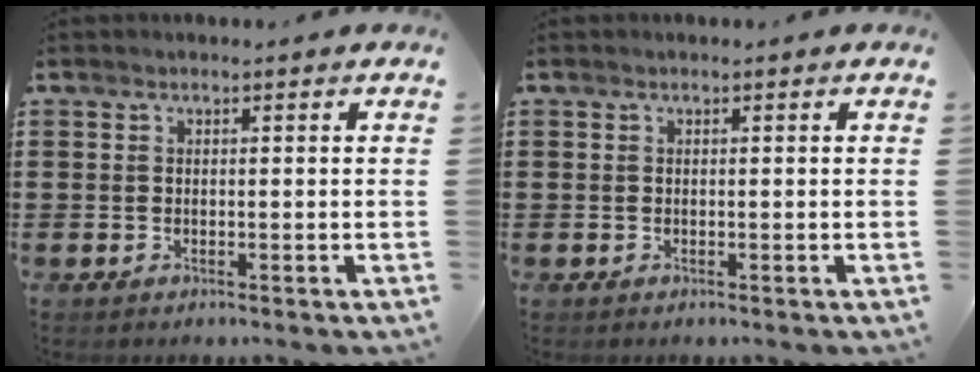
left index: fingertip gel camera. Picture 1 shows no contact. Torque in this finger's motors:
{"motor_torque": [0.00, 0.00, 0.00, 0.00]}